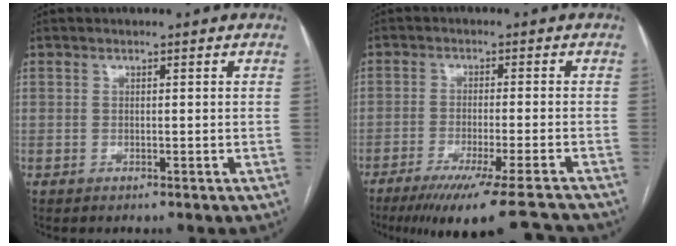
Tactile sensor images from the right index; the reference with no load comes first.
{"total": 16.6, "force": [-14.5, -0.3, 8.1], "torque": [-0.092, -0.038, -0.209]}